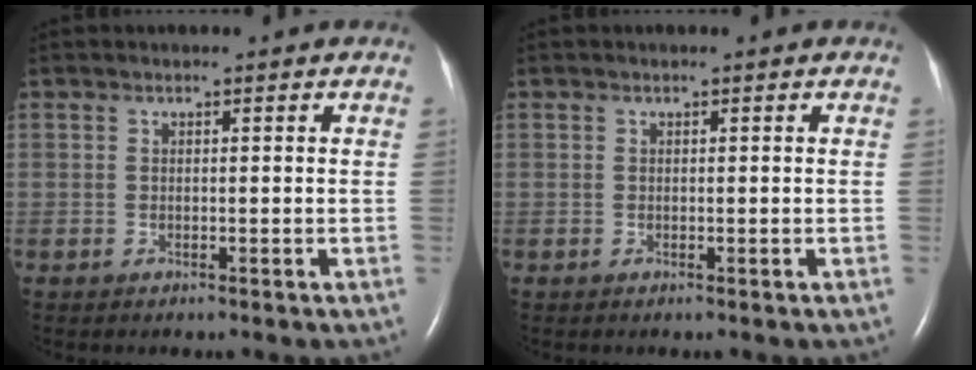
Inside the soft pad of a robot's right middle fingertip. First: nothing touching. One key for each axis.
{"total": 0.0}